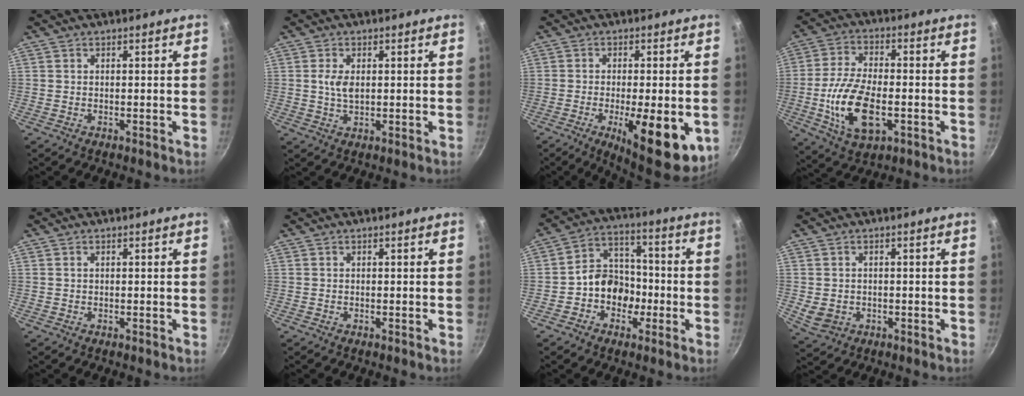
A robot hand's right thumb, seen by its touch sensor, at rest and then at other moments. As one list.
[{"total": 3.6, "force": [0.7, 1.9, 3.0], "torque": [-0.061, -0.005, 0.014]}, {"total": 15.2, "force": [-4.4, 4.9, 13.7], "torque": [-0.163, -0.016, -0.048]}, {"total": 14.3, "force": [-3.3, 7.3, 11.8], "torque": [-0.224, 0.008, -0.054]}, {"total": 0.0}, {"total": 0.0}, {"total": 10.4, "force": [-2.4, 8.3, 5.8], "torque": [-0.054, 0.042, -0.052]}, {"total": 3.7, "force": [-0.4, 3.1, 1.8], "torque": [-0.030, 0.000, 0.003]}]